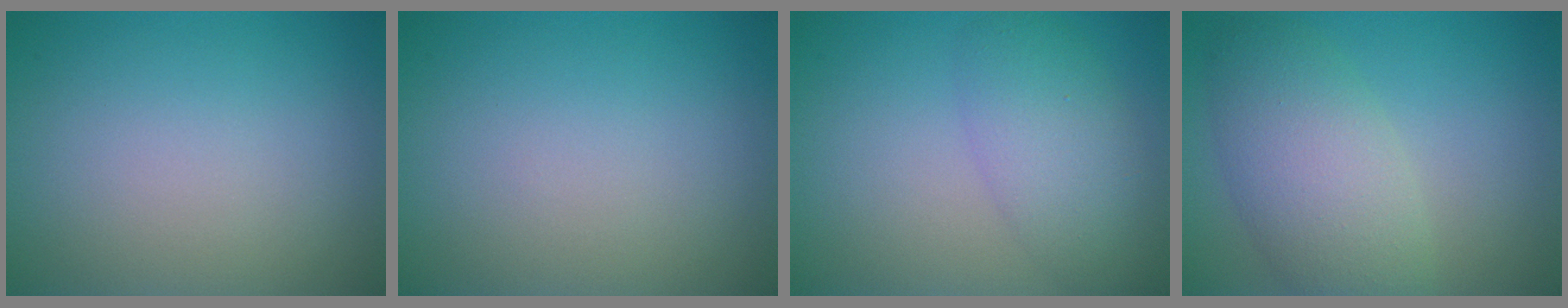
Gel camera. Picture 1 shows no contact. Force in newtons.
{"total": 0.0}
{"total": 4.2, "press": 4.2, "slide": 0.2}
{"total": 6.1, "press": 6.0, "slide": 0.3}